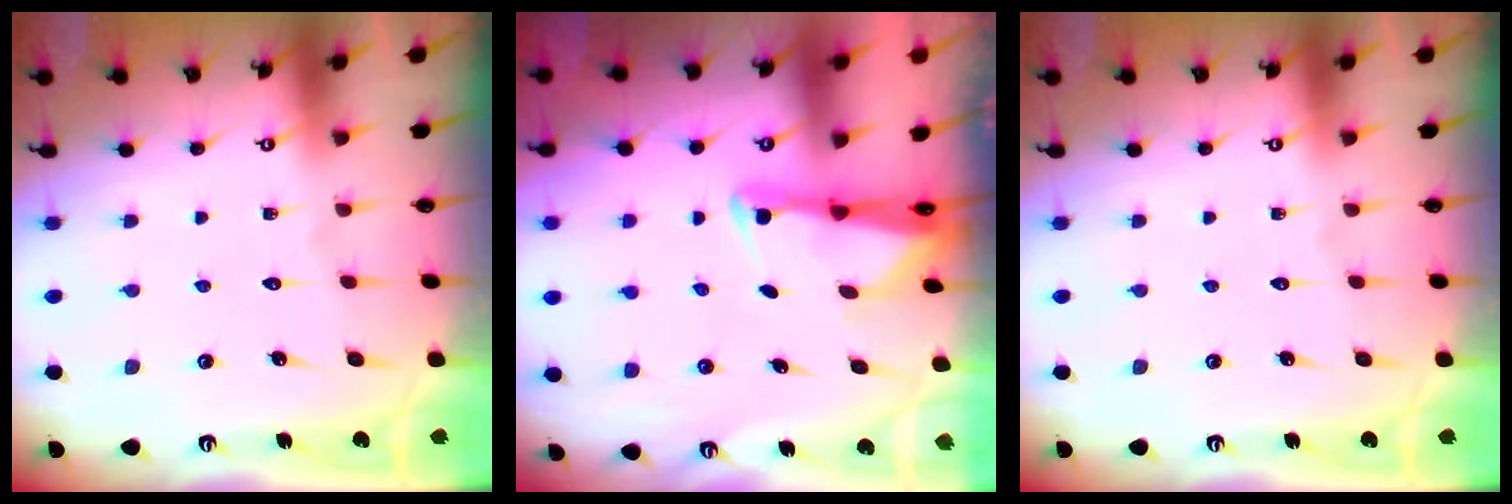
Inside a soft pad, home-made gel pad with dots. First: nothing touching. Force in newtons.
{"total": 2.7, "press": 2.6, "slide": 0.5}
{"total": 0.0}